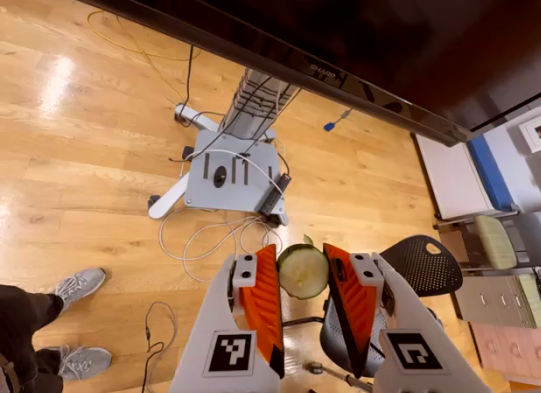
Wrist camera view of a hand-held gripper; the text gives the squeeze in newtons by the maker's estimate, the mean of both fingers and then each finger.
{"total": 8.3, "left": 8.6, "right": 8.1}